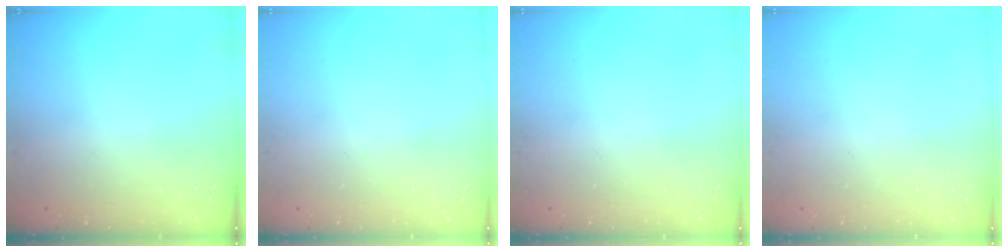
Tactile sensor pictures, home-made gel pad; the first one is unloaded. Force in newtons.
{"total": 0.0}
{"total": 0.0}
{"total": 0.0}